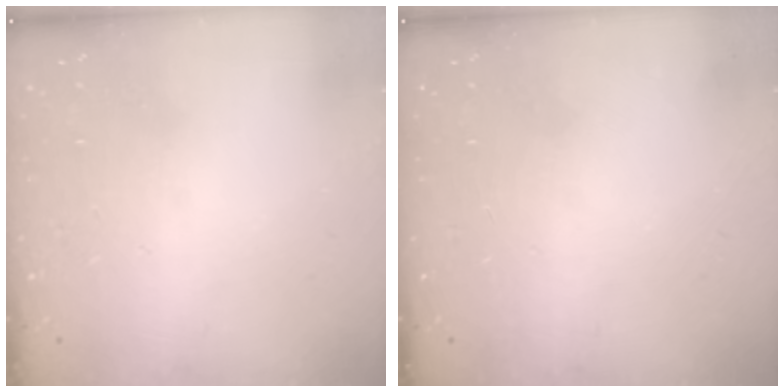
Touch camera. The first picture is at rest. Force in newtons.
{"total": 0.0}